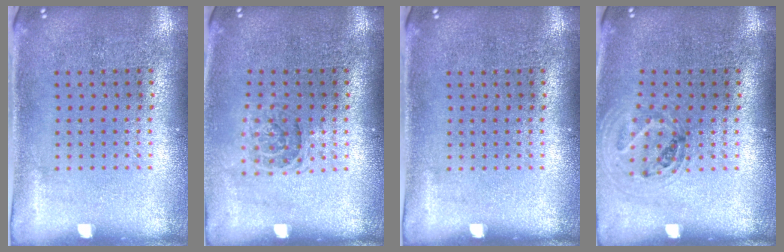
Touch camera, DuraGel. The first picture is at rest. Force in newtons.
{"total": 1.2, "press": 1.0, "slide": 0.6}
{"total": 0.0}
{"total": 0.9, "press": 0.9, "slide": 0.1}